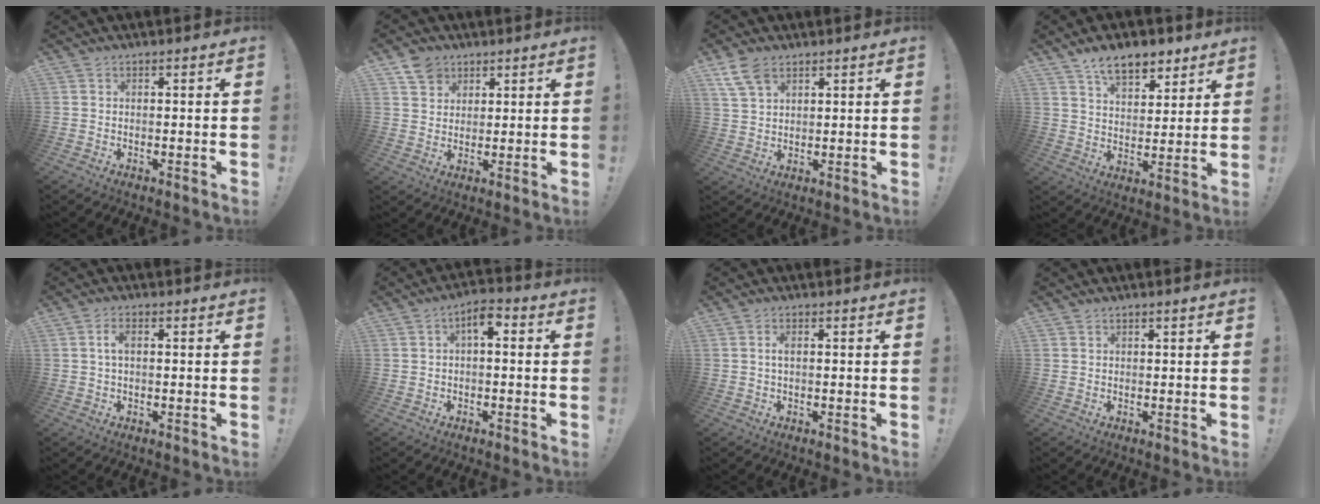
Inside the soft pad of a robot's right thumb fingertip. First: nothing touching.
{"total": 6.1, "force": [4.0, 4.4, 0.9], "torque": [-0.014, -0.021, 0.077]}
{"total": 7.3, "force": [4.7, 3.9, 4.0], "torque": [-0.077, -0.012, 0.093]}
{"total": 10.7, "force": [7.5, 5.4, 5.4], "torque": [-0.082, -0.038, 0.140]}
{"total": 2.8, "force": [0.6, 1.2, 2.4], "torque": [-0.048, 0.004, 0.009]}
{"total": 4.5, "force": [0.5, 2.1, 4.0], "torque": [-0.065, 0.002, 0.006]}
{"total": 1.5, "force": [0.2, 0.4, 1.5], "torque": [-0.028, 0.002, 0.003]}
{"total": 0.9, "force": [0.7, 0.4, 0.4], "torque": [-0.004, -0.001, 0.012]}